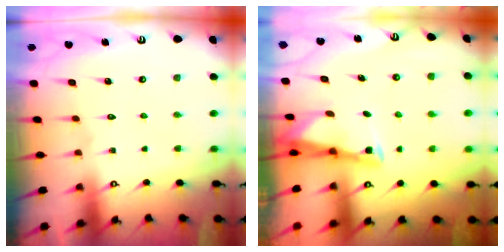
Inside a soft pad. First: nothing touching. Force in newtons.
{"total": 2.8, "press": 2.8, "slide": 0.2}